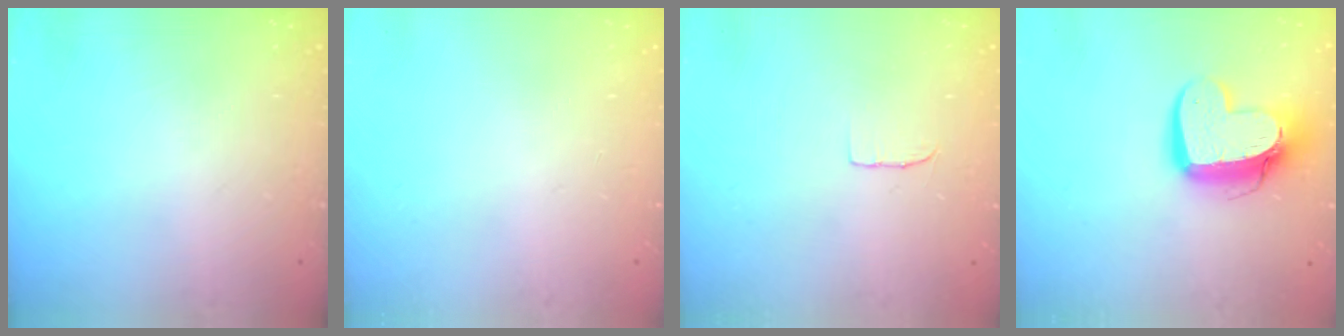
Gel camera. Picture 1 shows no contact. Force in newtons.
{"total": 0.0}
{"total": 4.4, "press": 4.3, "slide": 0.4}
{"total": 13.7, "press": 13.7, "slide": 1.3}